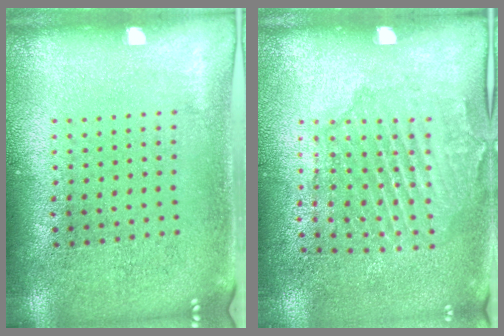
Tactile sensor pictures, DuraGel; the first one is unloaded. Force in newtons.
{"total": 1.6, "press": 1.5, "slide": 0.5}